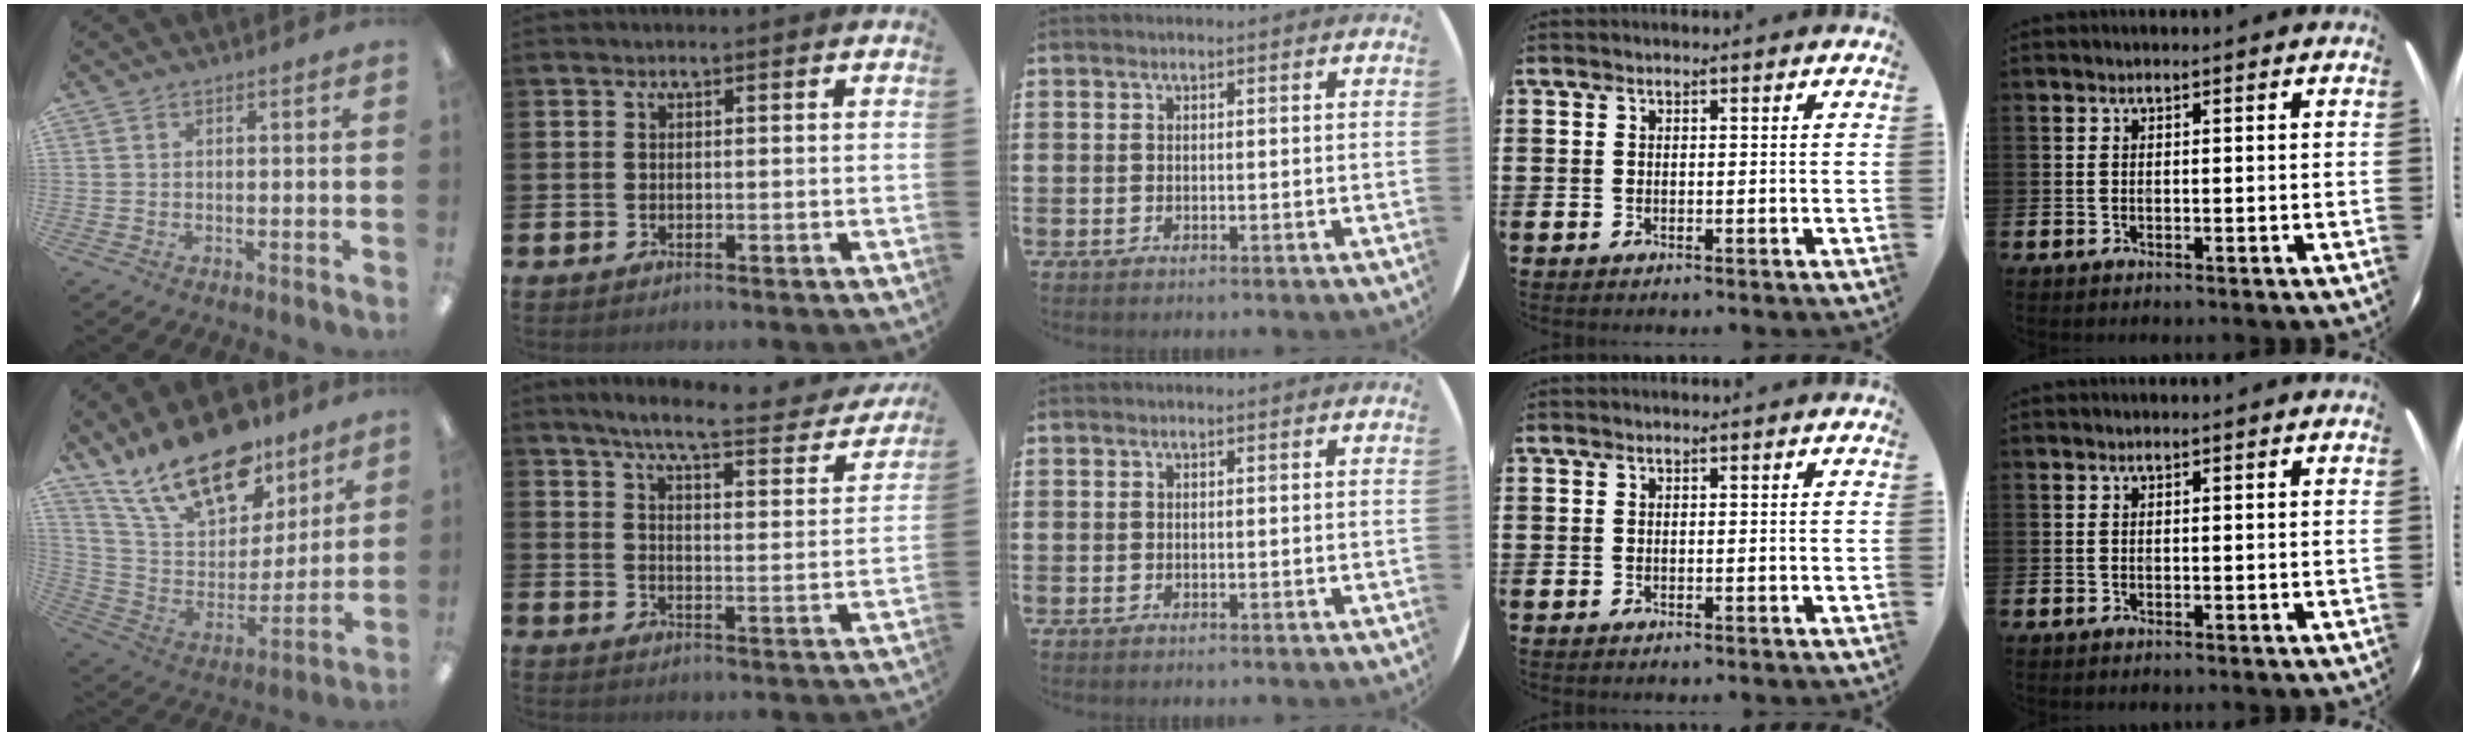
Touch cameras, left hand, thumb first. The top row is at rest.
{"thumb": {"total": 21.6, "force": [15.5, 10.1, 11.2], "torque": [-0.211, -0.092, 0.279]}, "index": {"total": 6.4, "force": [5.6, 0.5, 3.1], "torque": [-0.078, -0.038, 0.089]}}